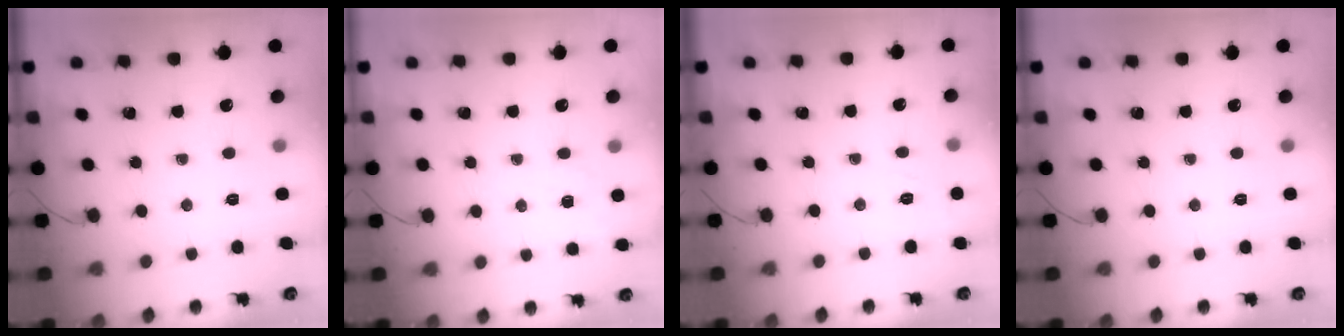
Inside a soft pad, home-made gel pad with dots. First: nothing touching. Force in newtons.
{"total": 3.3, "press": 2.6, "slide": 1.9}
{"total": 2.0, "press": 0.9, "slide": 1.8}
{"total": 0.0}